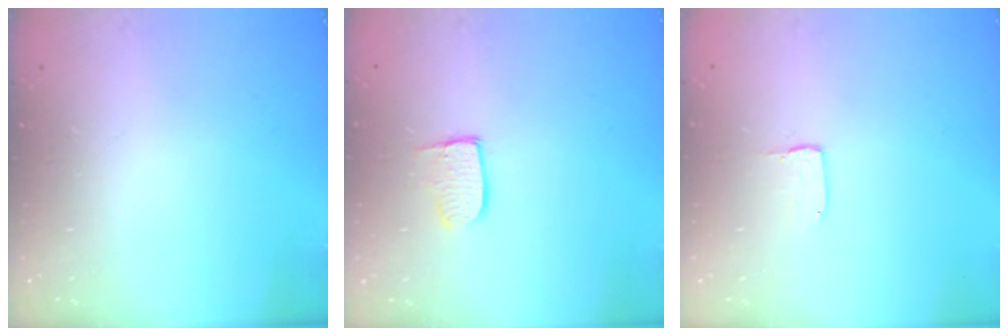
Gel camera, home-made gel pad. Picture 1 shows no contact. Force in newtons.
{"total": 6.7, "press": 6.7, "slide": 0.2}
{"total": 2.0, "press": 2.0, "slide": 0.1}